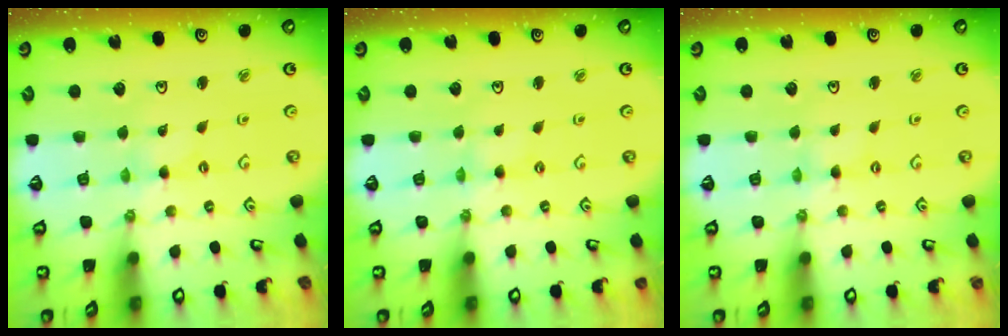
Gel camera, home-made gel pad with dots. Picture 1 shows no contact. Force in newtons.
{"total": 0.0}
{"total": 0.0}